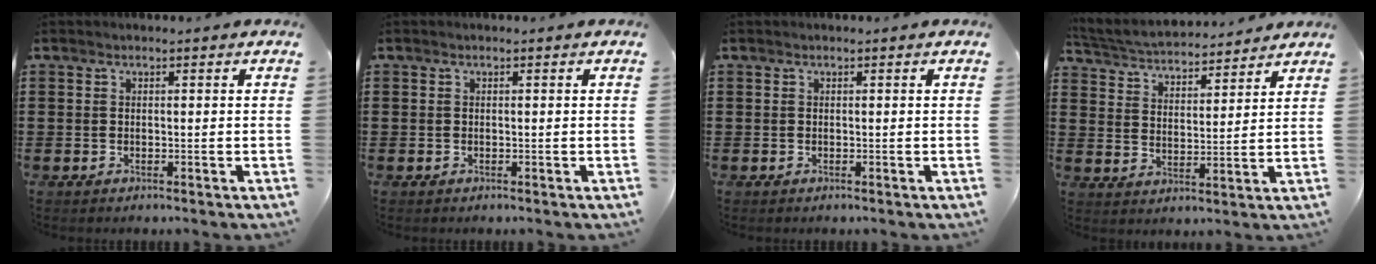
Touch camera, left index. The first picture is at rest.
{"total": 0.0}
{"total": 0.0}
{"total": 3.9, "force": [3.9, 0.5, 0.5], "torque": [-0.033, -0.026, 0.063]}